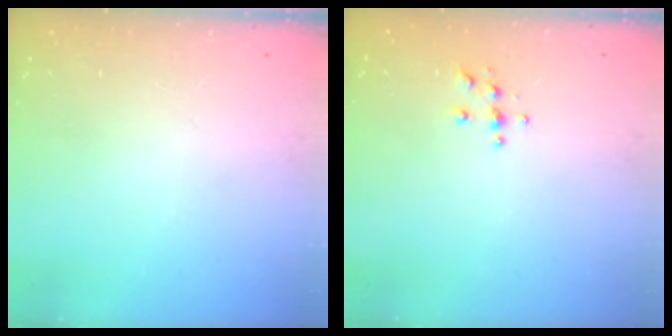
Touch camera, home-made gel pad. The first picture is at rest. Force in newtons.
{"total": 3.9, "press": 3.9, "slide": 0.4}